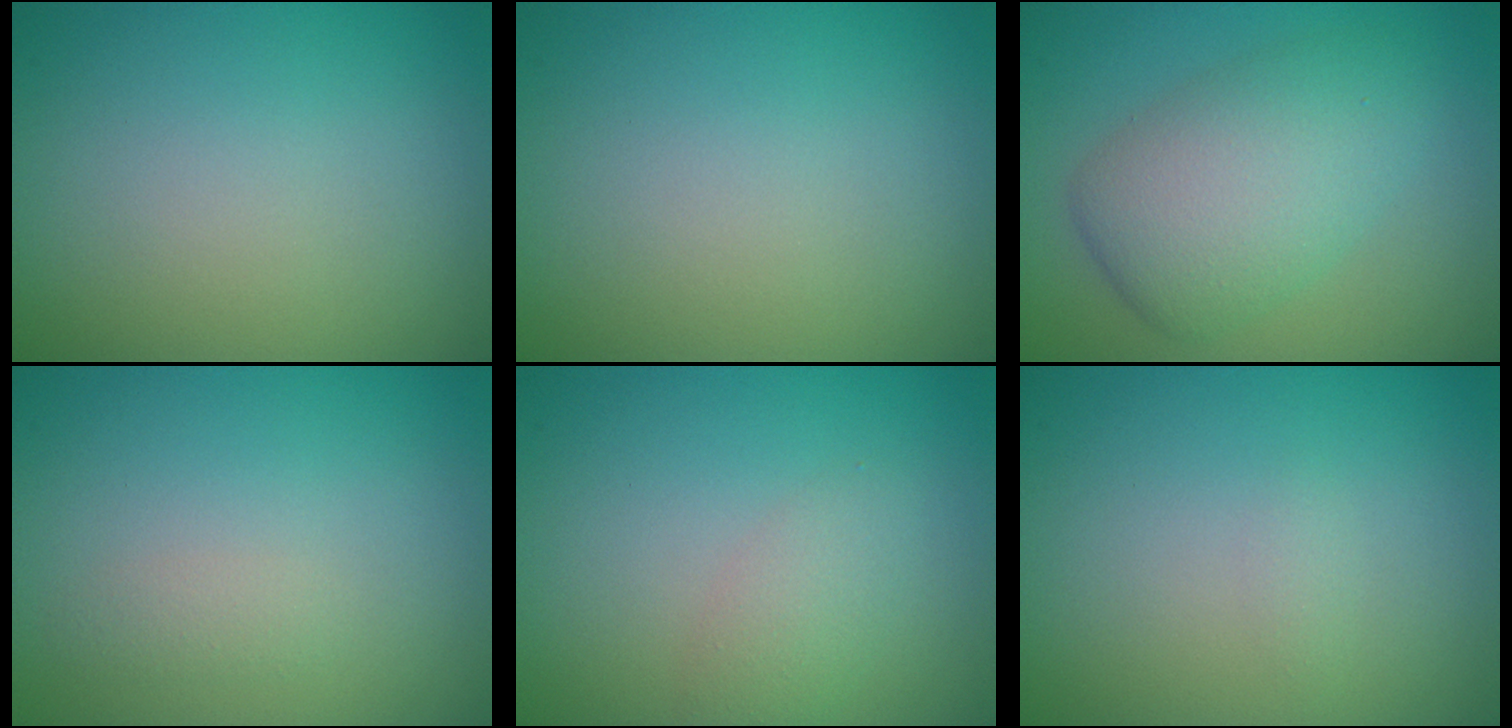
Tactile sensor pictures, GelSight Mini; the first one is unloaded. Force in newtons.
{"total": 0.0}
{"total": 6.0, "press": 6.0, "slide": 0.1}
{"total": 0.8, "press": 0.8, "slide": 0.0}
{"total": 1.8, "press": 1.8, "slide": 0.0}
{"total": 0.5, "press": 0.5, "slide": 0.1}